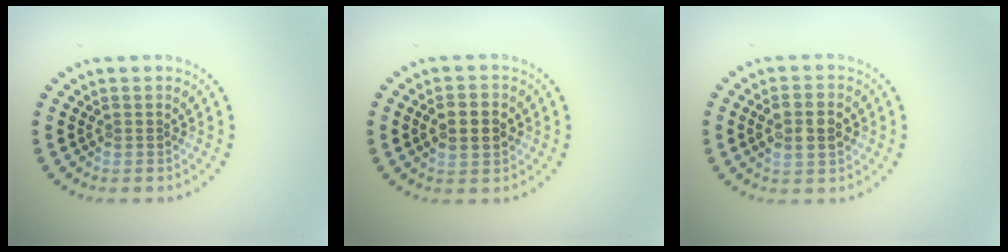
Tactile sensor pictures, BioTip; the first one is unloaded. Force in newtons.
{"total": 3.7, "press": 3.7, "slide": 0.1}
{"total": 2.9, "press": 2.9, "slide": 0.4}